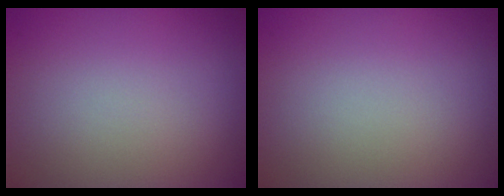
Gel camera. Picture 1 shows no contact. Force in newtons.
{"total": 0.0}